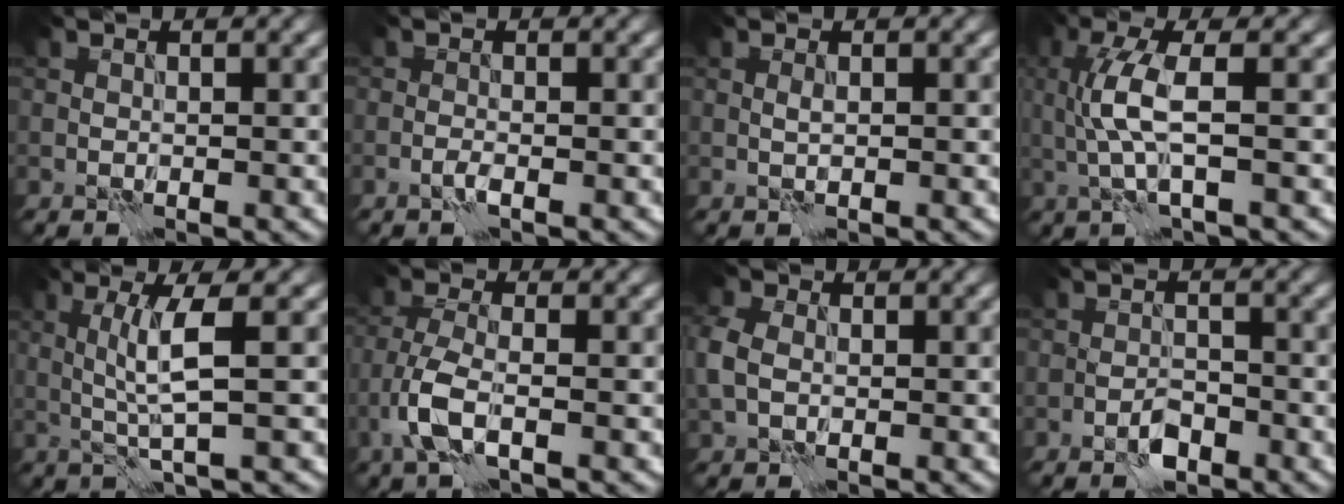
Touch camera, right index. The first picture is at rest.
{"total": 0.9, "force": [-0.6, 0.1, 0.7], "torque": [-0.016, 0.002, -0.014]}
{"total": 0.7, "force": [0.0, 0.2, 0.7], "torque": [-0.017, 0.001, 0.000]}
{"total": 4.3, "force": [0.3, 0.9, 4.2], "torque": [-0.100, 0.000, 0.007]}
{"total": 3.7, "force": [0.2, 0.0, 3.7], "torque": [-0.075, -0.001, 0.010]}
{"total": 4.1, "force": [-1.7, 1.6, 3.4], "torque": [-0.083, 0.001, -0.041]}
{"total": 3.2, "force": [0.0, 2.5, 2.0], "torque": [-0.057, 0.004, -0.004]}
{"total": 2.3, "force": [-1.6, 1.0, 1.4], "torque": [-0.021, 0.005, -0.031]}